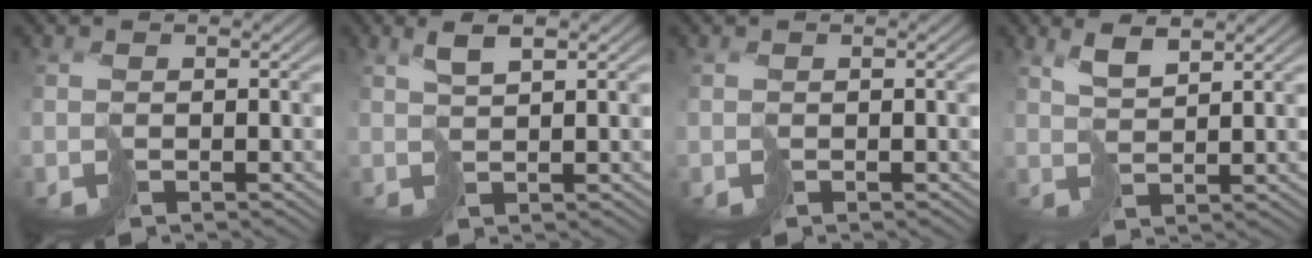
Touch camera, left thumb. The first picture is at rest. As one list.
[{"total": 2.9, "force": [1.6, 0.7, 2.3], "torque": [-0.051, 0.005, 0.031]}, {"total": 0.0}, {"total": 3.4, "force": [2.4, 0.8, 2.3], "torque": [-0.055, 0.003, 0.049]}]